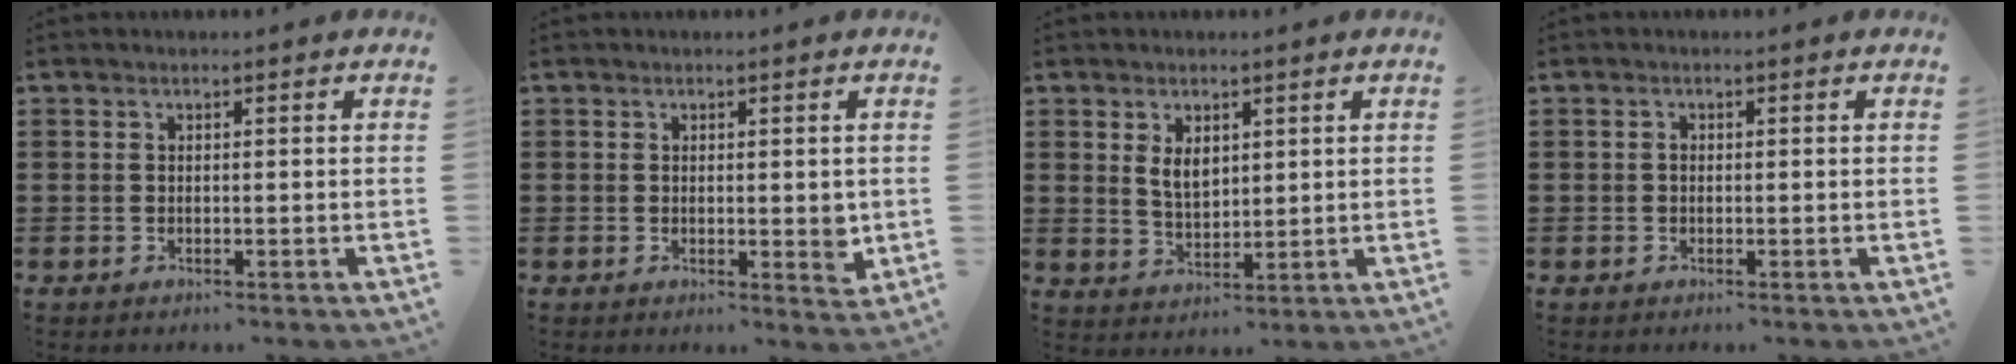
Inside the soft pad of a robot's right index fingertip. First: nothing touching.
{"total": 2.4, "force": [0.3, 1.0, 2.2], "torque": [-0.023, -0.003, 0.001]}
{"total": 3.8, "force": [1.6, 2.3, 2.6], "torque": [-0.049, 0.004, 0.027]}
{"total": 0.6, "force": [-0.1, 0.4, 0.4], "torque": [-0.010, 0.000, -0.002]}